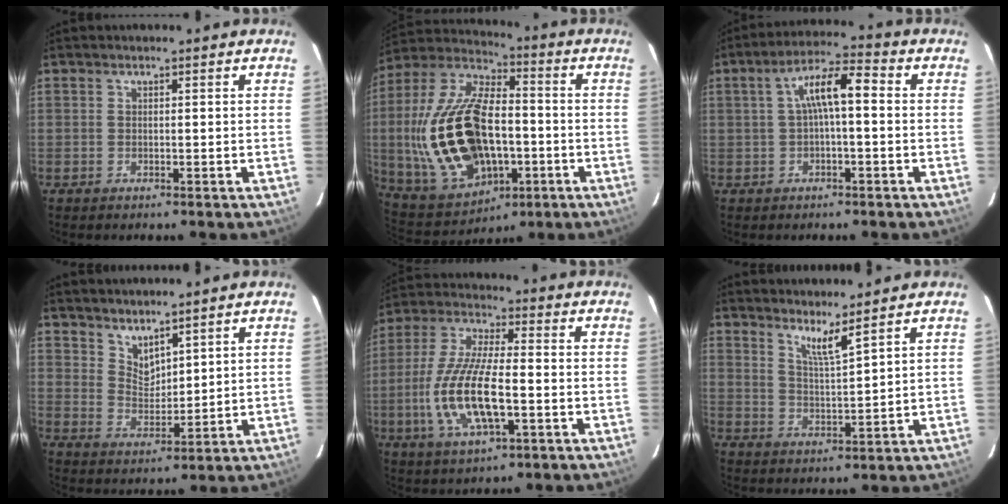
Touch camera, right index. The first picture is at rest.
{"total": 25.5, "force": [-3.7, 14.6, 20.6], "torque": [-0.455, -0.002, -0.043]}
{"total": 7.2, "force": [0.2, 1.9, 6.9], "torque": [-0.132, 0.023, 0.004]}
{"total": 5.1, "force": [4.4, 2.1, 1.7], "torque": [-0.022, -0.004, 0.086]}
{"total": 15.2, "force": [-3.8, 5.0, 13.9], "torque": [-0.292, -0.008, -0.072]}
{"total": 4.8, "force": [3.9, -0.3, 2.8], "torque": [-0.053, -0.011, 0.070]}